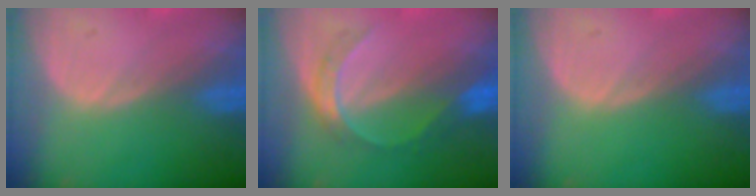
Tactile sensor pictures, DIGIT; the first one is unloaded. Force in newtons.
{"total": 6.4, "press": 5.5, "slide": 3.2}
{"total": 0.0}